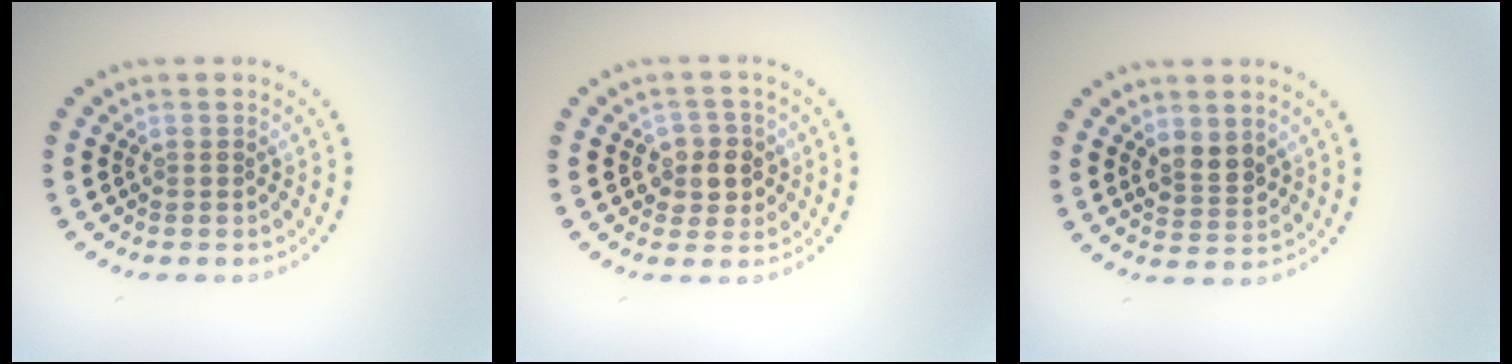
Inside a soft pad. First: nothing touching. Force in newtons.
{"total": 2.7, "press": 2.5, "slide": 1.0}
{"total": 2.5, "press": 2.3, "slide": 1.0}